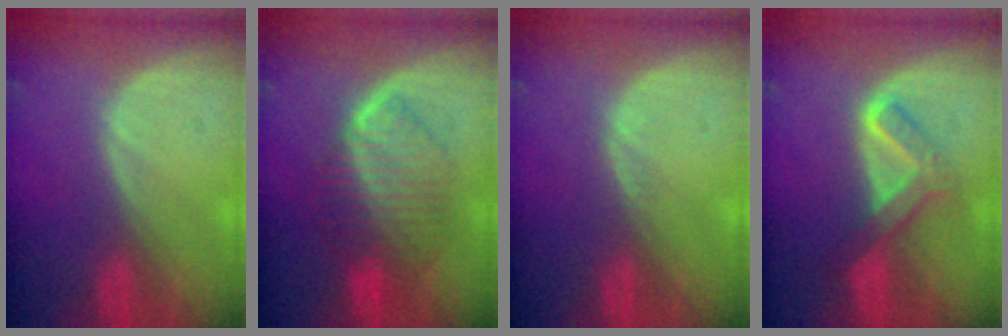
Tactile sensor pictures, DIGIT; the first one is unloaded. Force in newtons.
{"total": 7.8, "press": 7.8, "slide": 0.3}
{"total": 0.7, "press": 0.6, "slide": 0.4}
{"total": 5.3, "press": 5.3, "slide": 0.5}